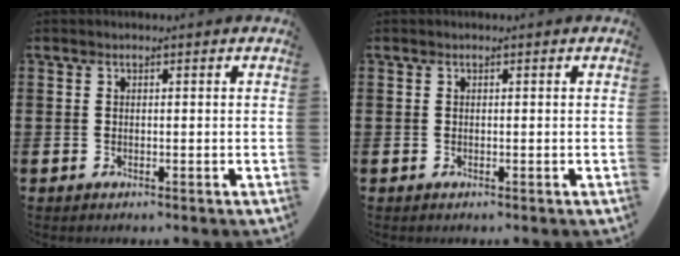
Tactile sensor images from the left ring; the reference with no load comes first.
{"total": 0.0}